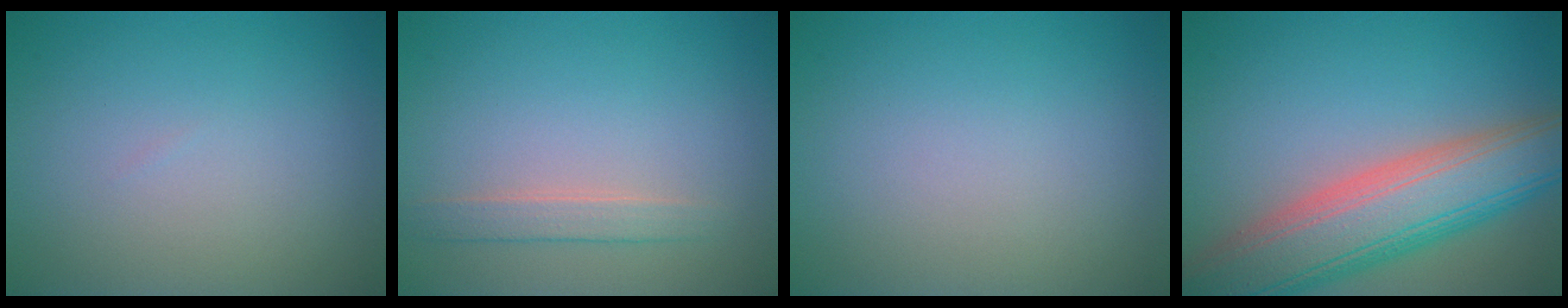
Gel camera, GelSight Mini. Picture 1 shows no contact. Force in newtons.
{"total": 1.7, "press": 1.7, "slide": 0.0}
{"total": 0.0}
{"total": 10.2, "press": 10.2, "slide": 0.7}